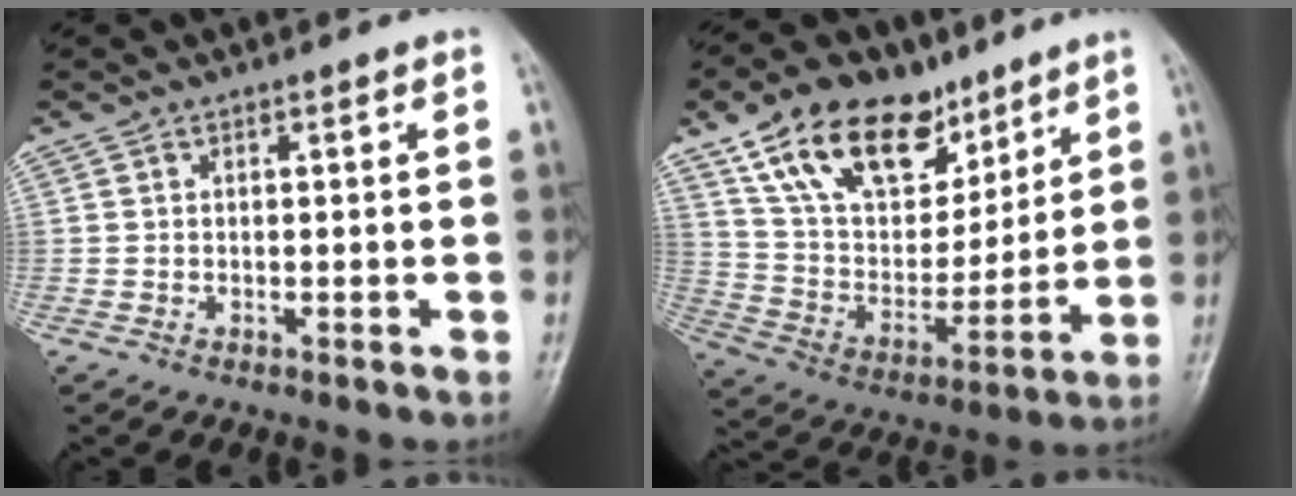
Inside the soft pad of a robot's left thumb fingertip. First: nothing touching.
{"total": 21.4, "force": [13.0, 12.4, 11.5], "torque": [-0.156, -0.037, 0.239]}